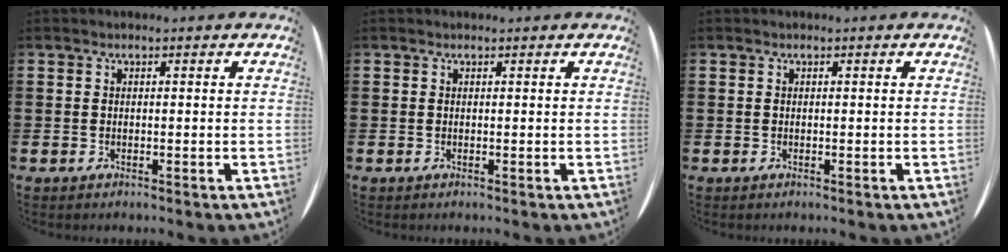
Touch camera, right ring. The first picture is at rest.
{"total": 0.0}
{"total": 0.0}